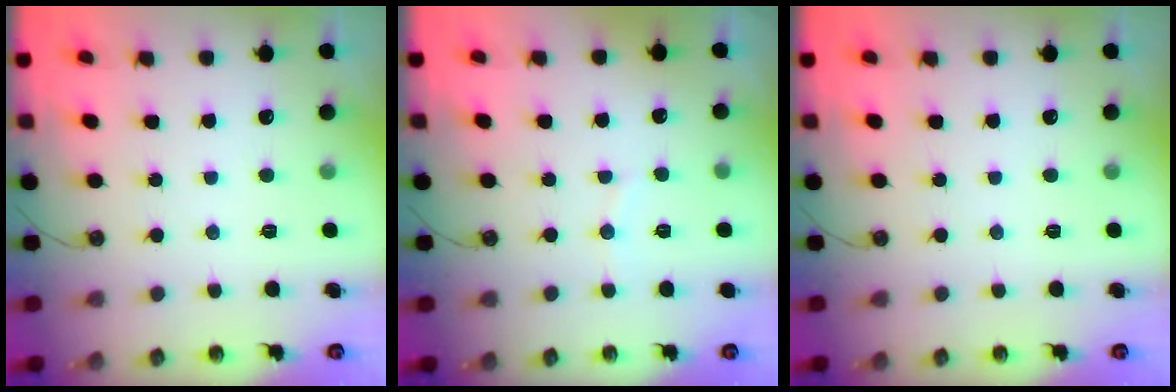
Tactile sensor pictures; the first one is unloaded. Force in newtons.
{"total": 3.5, "press": 3.4, "slide": 0.7}
{"total": 0.0}